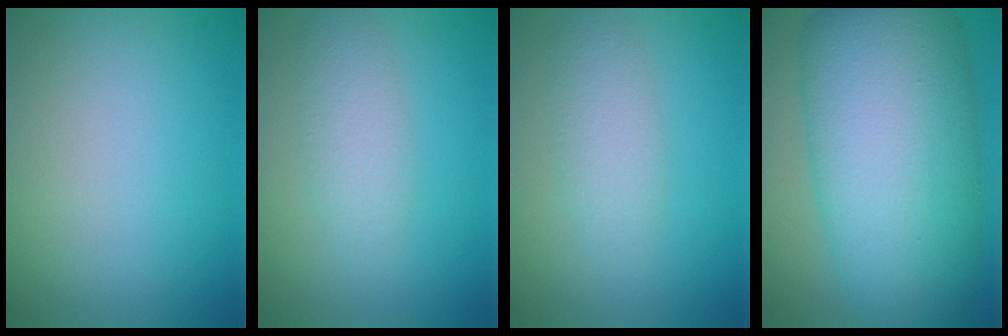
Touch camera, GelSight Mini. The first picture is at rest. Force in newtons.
{"total": 2.7, "press": 2.7, "slide": 0.0}
{"total": 2.7, "press": 2.7, "slide": 0.0}
{"total": 14.7, "press": 14.7, "slide": 0.1}